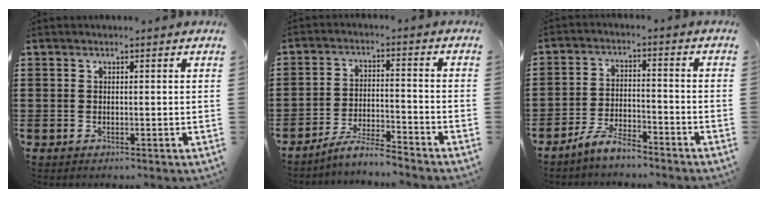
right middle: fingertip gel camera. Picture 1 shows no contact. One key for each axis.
{"total": 5.3, "fx": -4.9, "fy": 0.2, "fz": 1.9, "tx": -0.045, "ty": -0.004, "tz": -0.099}
{"total": 5.6, "fx": -5.2, "fy": 1.1, "fz": 2.0, "tx": -0.044, "ty": 0.005, "tz": -0.103}